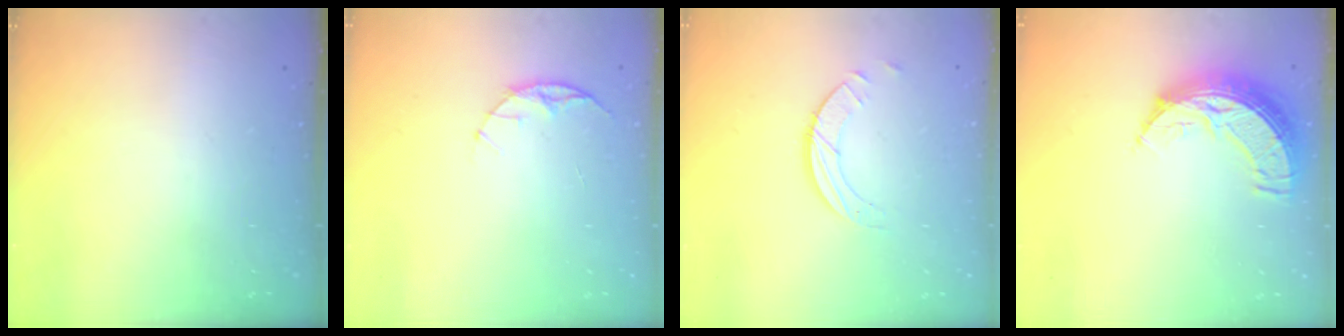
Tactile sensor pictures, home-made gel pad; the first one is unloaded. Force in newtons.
{"total": 5.9, "press": 5.8, "slide": 0.7}
{"total": 3.4, "press": 3.4, "slide": 0.3}
{"total": 10.5, "press": 10.4, "slide": 0.9}